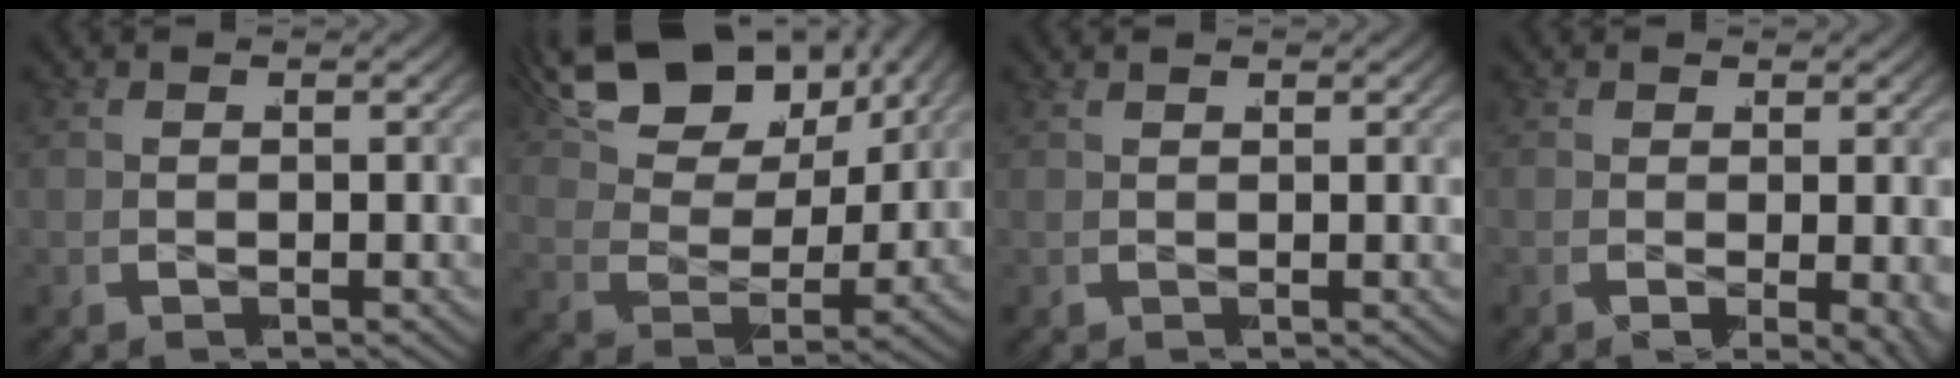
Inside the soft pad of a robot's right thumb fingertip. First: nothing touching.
{"total": 9.3, "force": [3.9, 5.7, 6.3], "torque": [-0.132, 0.007, 0.054]}
{"total": 0.7, "force": [0.6, -0.3, 0.0], "torque": [0.003, 0.001, 0.009]}
{"total": 3.3, "force": [-0.8, 1.5, 2.8], "torque": [-0.046, -0.019, -0.005]}